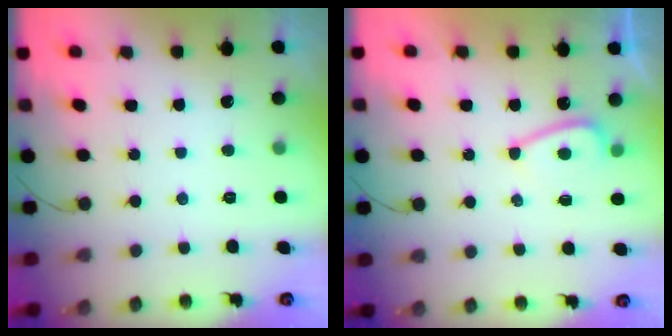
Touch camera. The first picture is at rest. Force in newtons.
{"total": 4.4, "press": 4.1, "slide": 1.6}